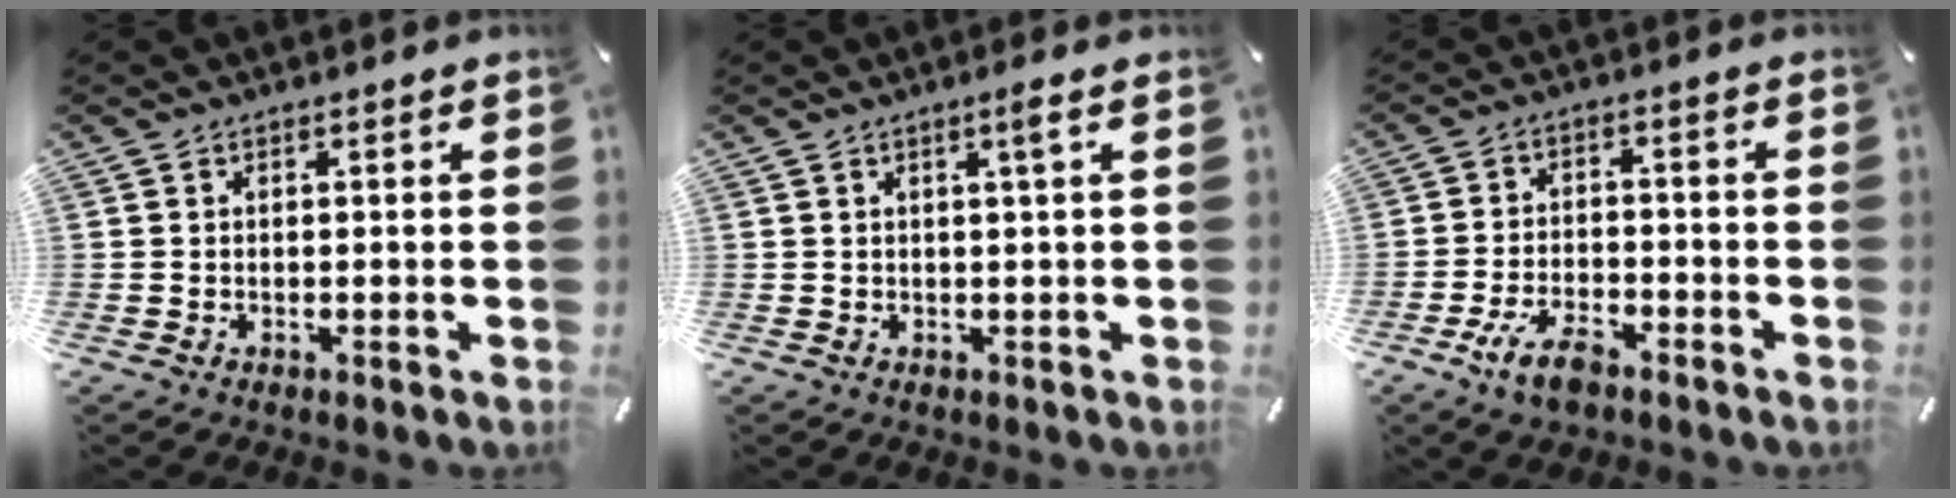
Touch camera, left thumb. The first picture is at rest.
{"total": 2.3, "force": [0.9, -0.1, 2.1], "torque": [-0.033, -0.005, 0.012]}
{"total": 7.9, "force": [-4.9, 3.5, 5.1], "torque": [-0.106, 0.018, -0.089]}